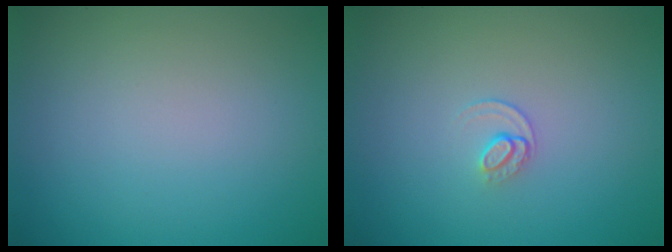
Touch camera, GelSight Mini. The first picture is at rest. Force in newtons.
{"total": 1.0, "press": 0.6, "slide": 0.8}